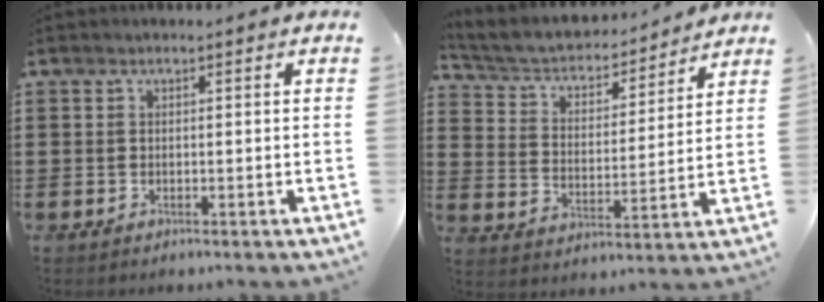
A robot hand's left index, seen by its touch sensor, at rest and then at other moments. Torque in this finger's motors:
{"motor_torque": [-0.12, -0.62, 0.14, 0.09]}